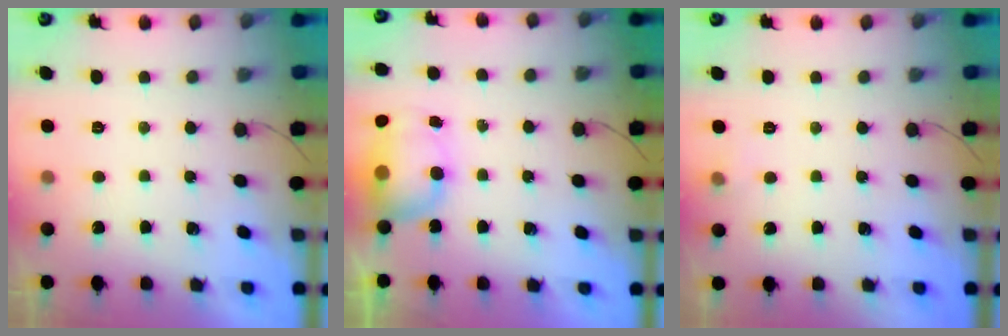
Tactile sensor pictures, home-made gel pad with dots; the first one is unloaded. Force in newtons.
{"total": 7.2, "press": 7.0, "slide": 1.3}
{"total": 3.1, "press": 2.5, "slide": 1.9}